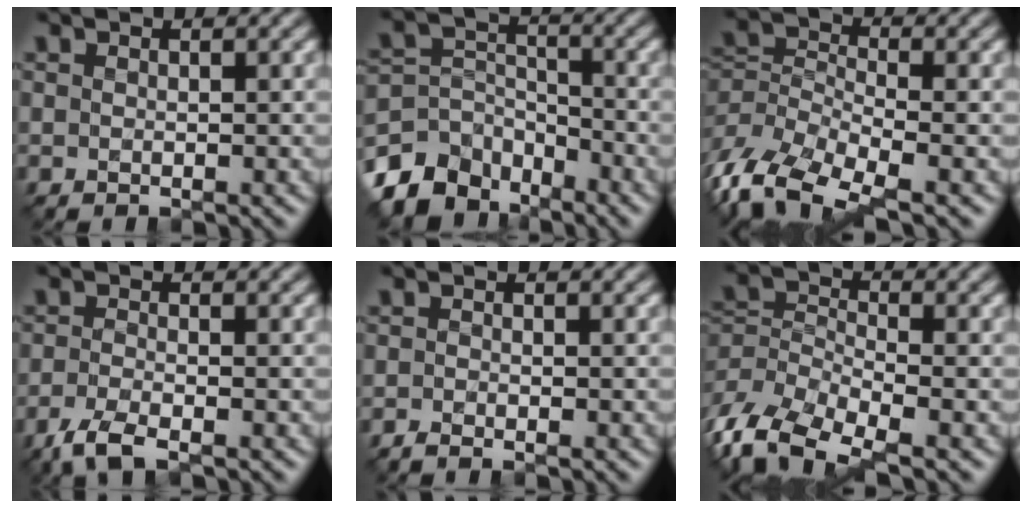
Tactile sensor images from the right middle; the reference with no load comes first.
{"total": 7.4, "force": [-5.4, 4.4, 2.4], "torque": [-0.045, -0.008, -0.112]}
{"total": 7.7, "force": [-4.6, 3.2, 5.3], "torque": [-0.111, -0.007, -0.100]}
{"total": 3.0, "force": [-2.1, 0.7, 2.0], "torque": [-0.048, -0.009, -0.052]}
{"total": 0.9, "force": [-0.8, 0.1, 0.4], "torque": [-0.007, -0.005, -0.018]}
{"total": 7.0, "force": [-4.2, 3.2, 4.6], "torque": [-0.102, -0.008, -0.093]}